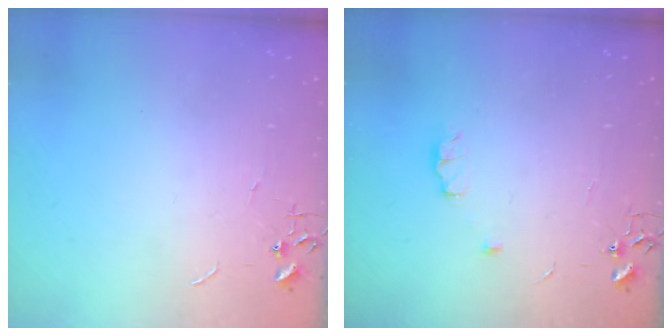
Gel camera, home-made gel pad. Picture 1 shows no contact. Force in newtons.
{"total": 6.0, "press": 6.0, "slide": 0.9}